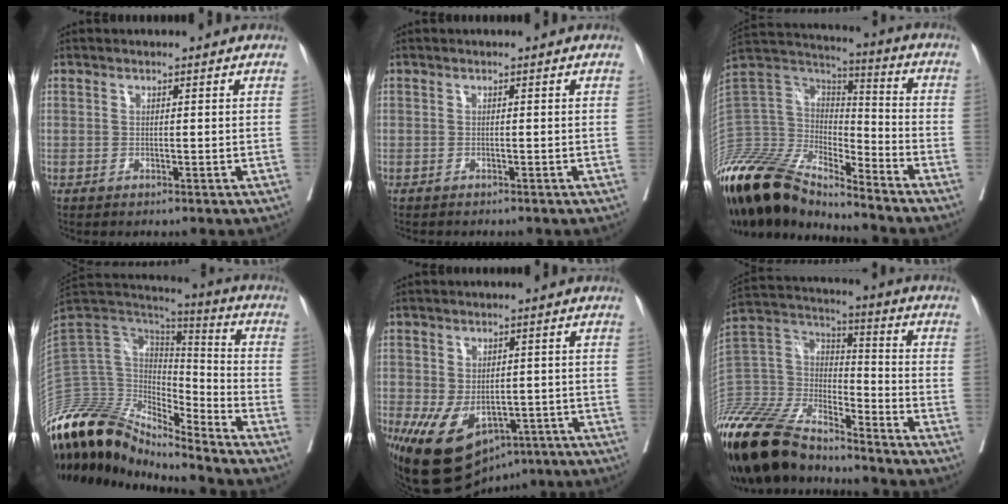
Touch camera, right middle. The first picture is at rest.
{"total": 1.5, "force": [-1.3, 0.3, 0.5], "torque": [-0.011, -0.002, -0.017]}
{"total": 26.2, "force": [-21.4, 7.7, 13.2], "torque": [-0.336, -0.012, -0.397]}
{"total": 19.8, "force": [-17.1, 5.4, 8.4], "torque": [-0.153, 0.047, -0.311]}
{"total": 14.3, "force": [-7.1, 8.8, 8.7], "torque": [-0.168, -0.010, -0.095]}
{"total": 22.6, "force": [-19.5, 6.1, 9.8], "torque": [-0.229, -0.008, -0.367]}